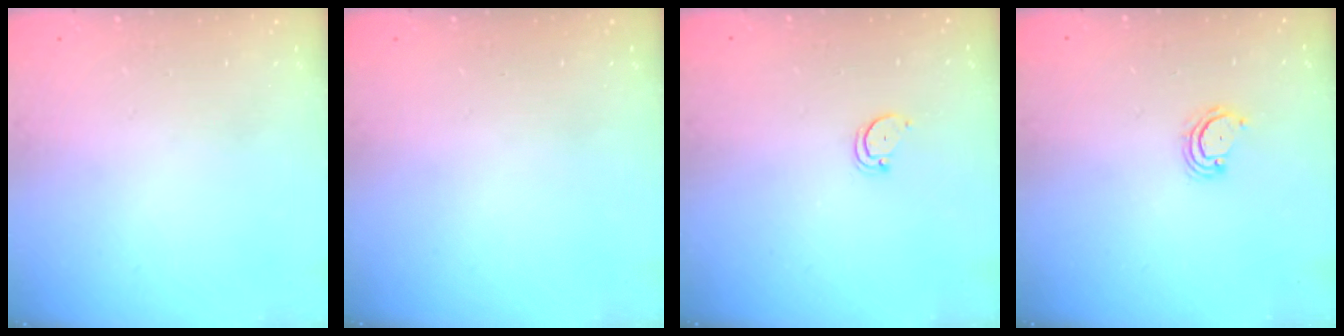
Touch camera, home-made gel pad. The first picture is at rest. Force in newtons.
{"total": 0.0}
{"total": 2.7, "press": 2.7, "slide": 0.2}
{"total": 3.6, "press": 3.6, "slide": 0.4}